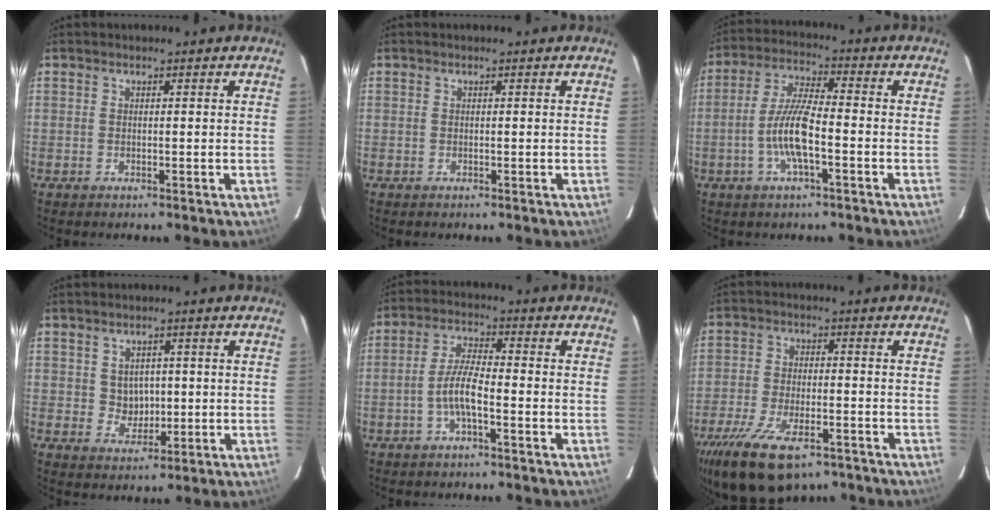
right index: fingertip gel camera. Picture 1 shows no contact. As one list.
[{"total": 0.0}, {"total": 9.1, "force": [-2.9, 1.9, 8.4], "torque": [-0.172, 0.003, -0.057]}, {"total": 4.0, "force": [0.5, 3.7, 1.4], "torque": [-0.024, 0.008, 0.015]}, {"total": 5.5, "force": [-2.3, 1.0, 4.9], "torque": [-0.104, 0.010, -0.044]}, {"total": 16.7, "force": [-11.1, 7.1, 10.3], "torque": [-0.224, -0.037, -0.187]}]